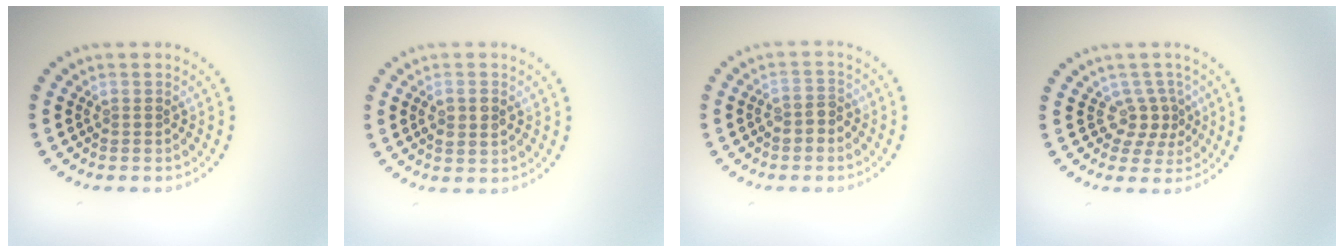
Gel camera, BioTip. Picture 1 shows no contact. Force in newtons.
{"total": 2.1, "press": 2.0, "slide": 0.4}
{"total": 1.7, "press": 1.5, "slide": 0.8}
{"total": 2.5, "press": 1.8, "slide": 1.8}